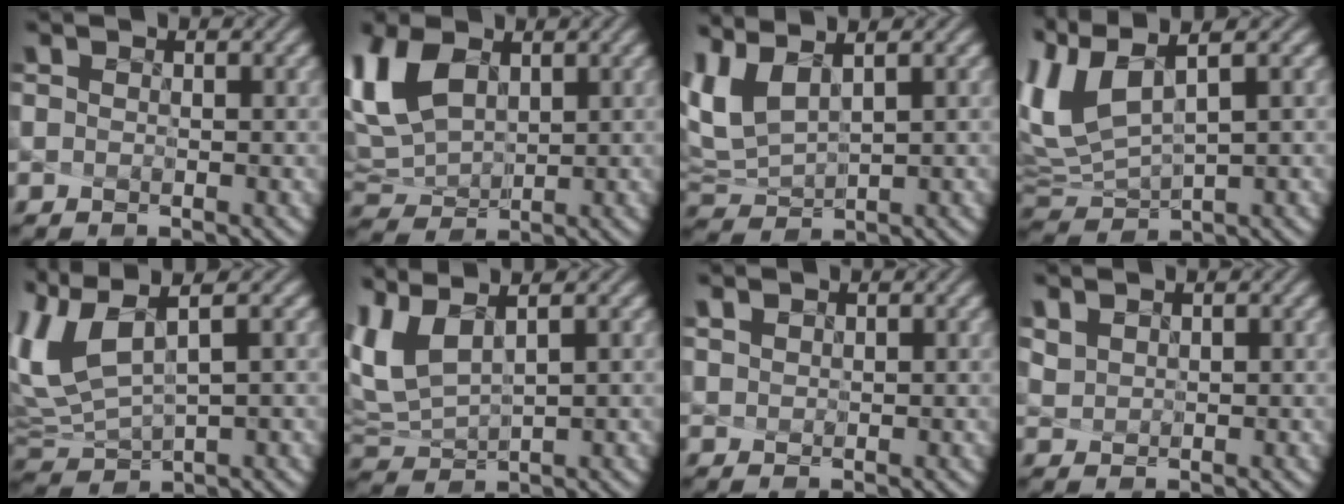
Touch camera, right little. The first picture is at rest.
{"total": 6.7, "force": [2.0, 4.1, 4.9], "torque": [-0.137, 0.005, 0.050]}
{"total": 3.5, "force": [1.8, 1.1, 2.8], "torque": [-0.074, 0.001, 0.053]}
{"total": 5.9, "force": [2.6, 1.9, 5.0], "torque": [-0.130, 0.010, 0.065]}
{"total": 6.0, "force": [2.4, 1.9, 5.1], "torque": [-0.131, 0.011, 0.061]}
{"total": 3.8, "force": [1.7, 1.1, 3.2], "torque": [-0.086, 0.003, 0.051]}
{"total": 1.1, "force": [1.0, 0.4, 0.2], "torque": [-0.017, 0.002, 0.030]}
{"total": 1.8, "force": [1.4, 1.0, 0.6], "torque": [-0.040, 0.000, 0.050]}